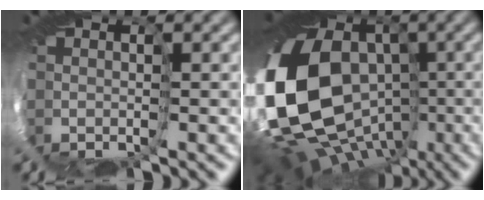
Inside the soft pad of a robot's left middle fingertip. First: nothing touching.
{"total": 16.5, "force": [-2.2, 12.3, 10.7], "torque": [-0.231, -0.013, -0.068]}